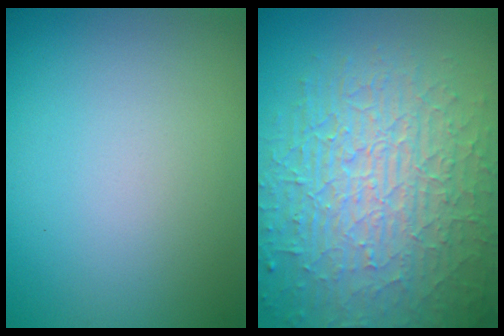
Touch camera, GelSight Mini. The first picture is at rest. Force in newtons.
{"total": 10.0, "press": 6.5, "slide": 7.6}